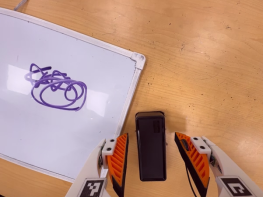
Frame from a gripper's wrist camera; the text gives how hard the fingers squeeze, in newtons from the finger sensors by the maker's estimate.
{"total": 0.0}